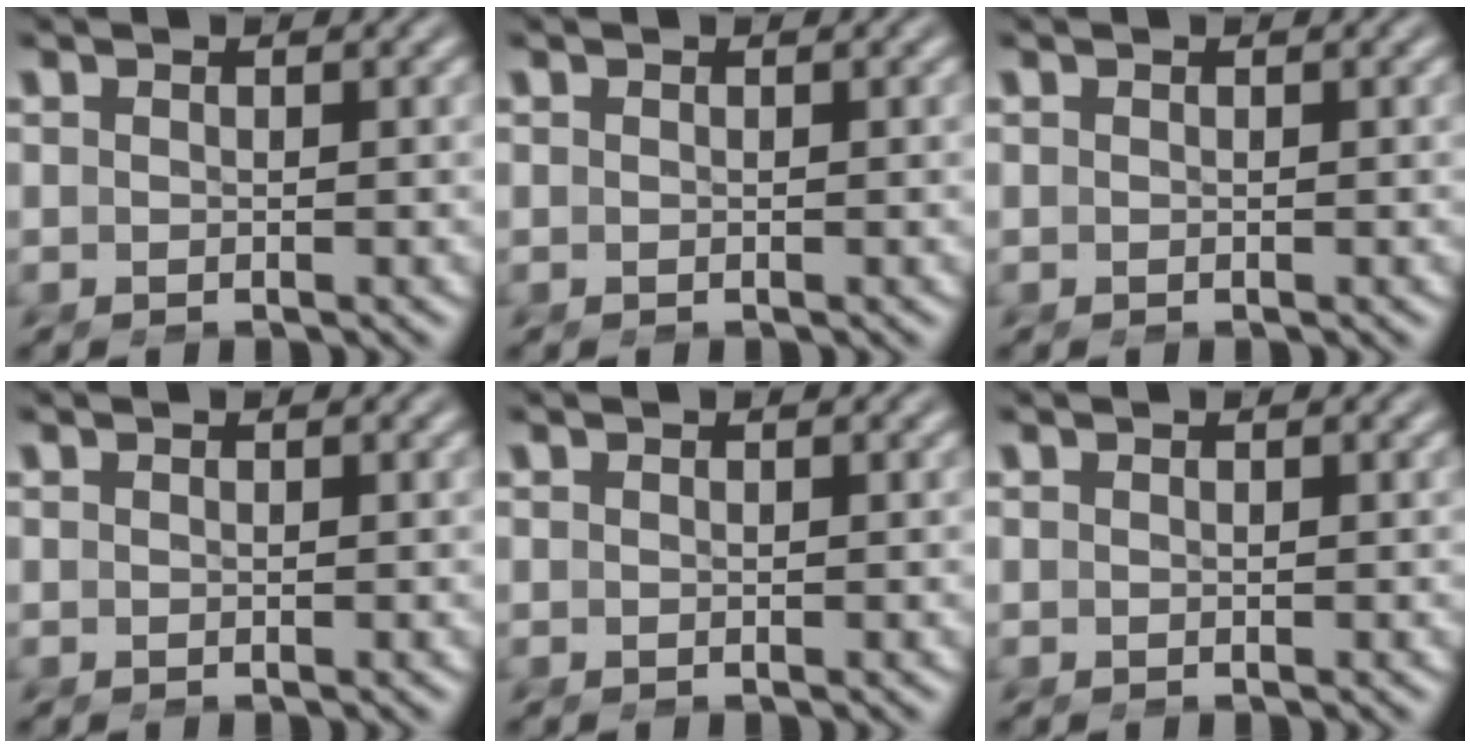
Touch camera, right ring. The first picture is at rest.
{"total": 0.0}
{"total": 0.0}
{"total": 0.0}
{"total": 0.0}
{"total": 0.0}